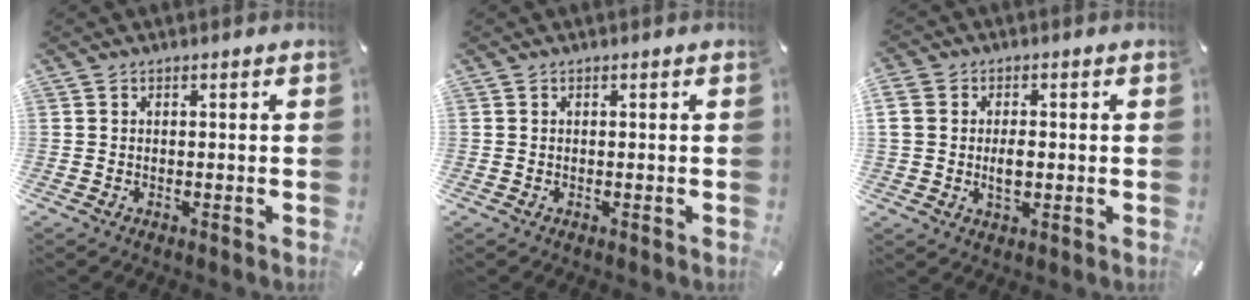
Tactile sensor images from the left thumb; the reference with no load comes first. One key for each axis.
{"total": 0.0}
{"total": 5.4, "fx": -0.1, "fy": 4.1, "fz": 3.5, "tx": -0.067, "ty": -0.005, "tz": -0.006}